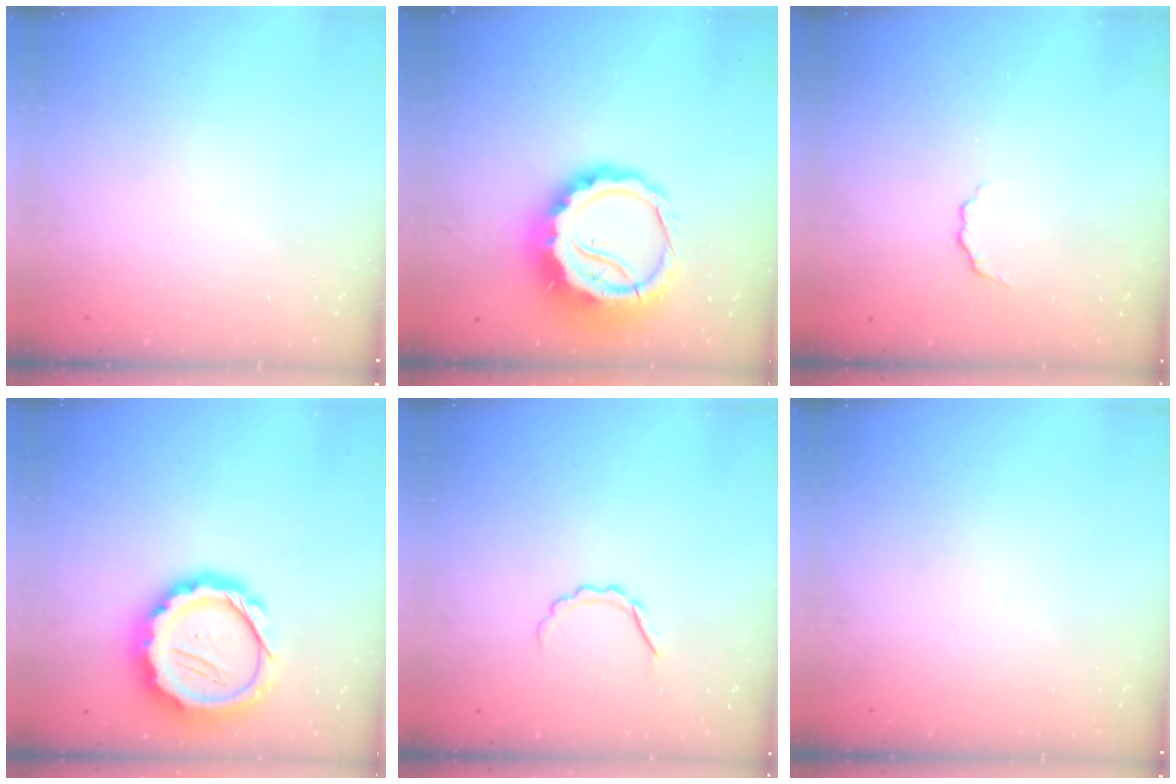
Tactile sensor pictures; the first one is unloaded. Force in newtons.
{"total": 13.1, "press": 12.7, "slide": 3.1}
{"total": 3.3, "press": 3.1, "slide": 1.0}
{"total": 15.3, "press": 15.0, "slide": 3.0}
{"total": 3.7, "press": 3.7, "slide": 0.5}
{"total": 0.0}